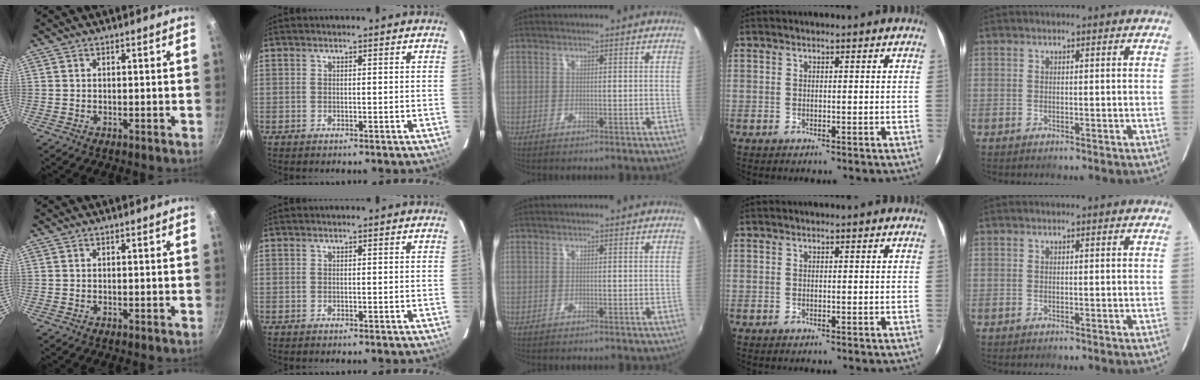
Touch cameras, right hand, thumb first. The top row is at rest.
{}